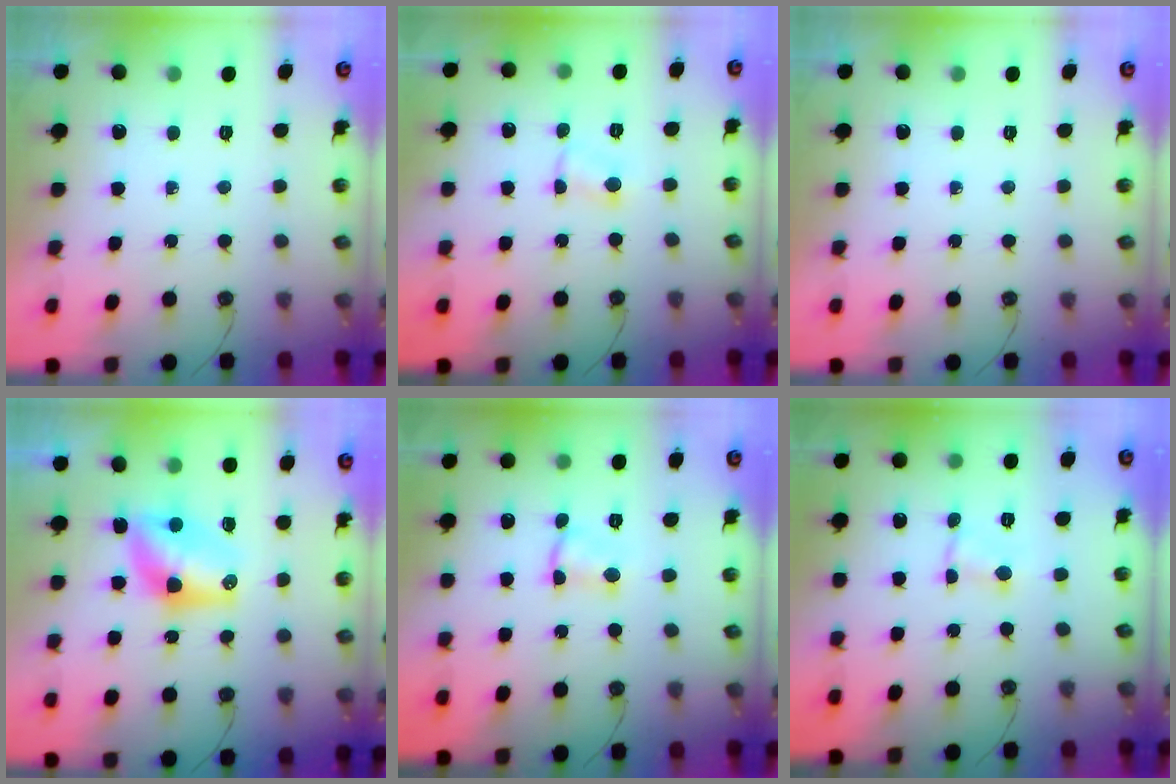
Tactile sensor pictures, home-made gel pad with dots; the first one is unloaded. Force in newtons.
{"total": 2.7, "press": 2.6, "slide": 0.5}
{"total": 0.0}
{"total": 9.9, "press": 9.1, "slide": 3.9}
{"total": 1.9, "press": 1.9, "slide": 0.4}
{"total": 0.5, "press": 0.5, "slide": 0.1}